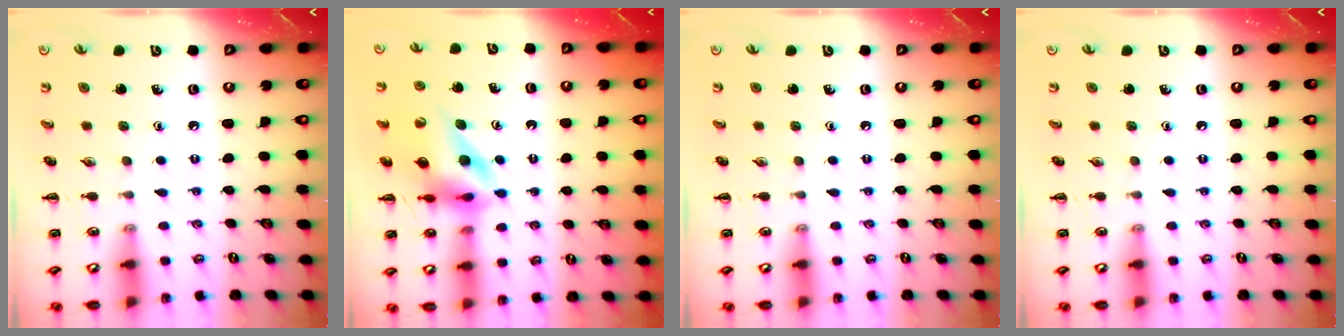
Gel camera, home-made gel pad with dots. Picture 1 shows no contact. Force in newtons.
{"total": 11.0, "press": 10.4, "slide": 3.4}
{"total": 0.0}
{"total": 0.0}